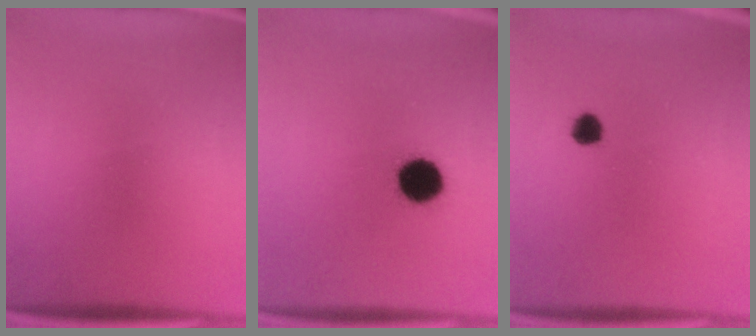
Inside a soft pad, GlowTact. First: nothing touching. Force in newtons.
{"total": 10.5}
{"total": 2.4}